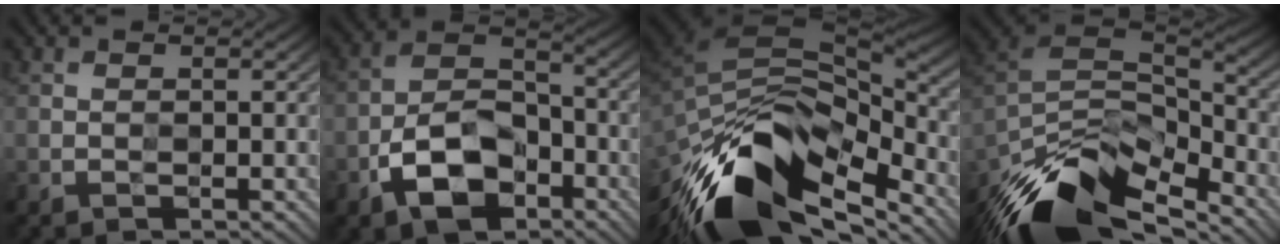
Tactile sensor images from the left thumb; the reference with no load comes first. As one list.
[{"total": 8.1, "force": [-4.5, 4.9, 4.6], "torque": [-0.086, 0.006, -0.093]}, {"total": 15.5, "force": [-10.2, 7.5, 8.8], "torque": [-0.191, -0.022, -0.175]}, {"total": 15.1, "force": [-12.0, 5.4, 7.4], "torque": [-0.190, -0.012, -0.210]}]